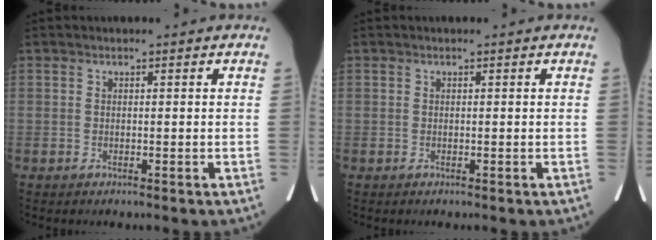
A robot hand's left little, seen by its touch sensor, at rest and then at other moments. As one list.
[{"total": 0.0}]